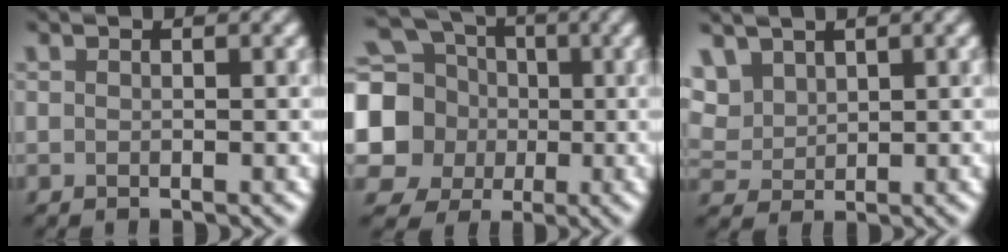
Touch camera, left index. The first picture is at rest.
{"total": 8.5, "force": [-1.0, 8.0, 2.6], "torque": [-0.101, -0.010, -0.024]}
{"total": 2.0, "force": [1.8, 0.8, 0.2], "torque": [-0.032, 0.012, 0.061]}